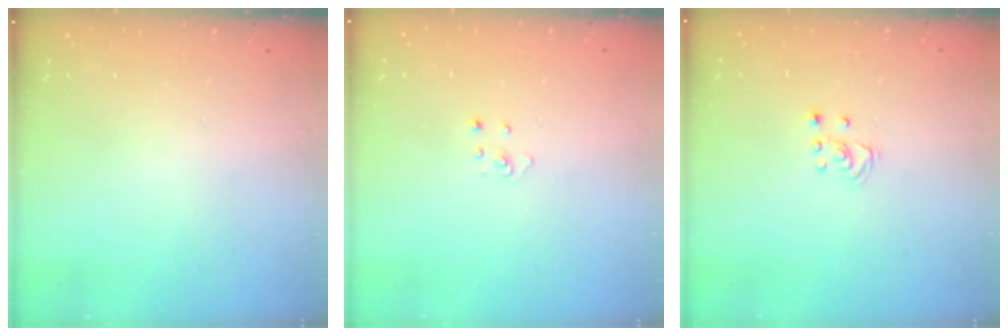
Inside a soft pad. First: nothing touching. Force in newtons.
{"total": 2.2, "press": 2.2, "slide": 0.2}
{"total": 2.5, "press": 2.5, "slide": 0.2}